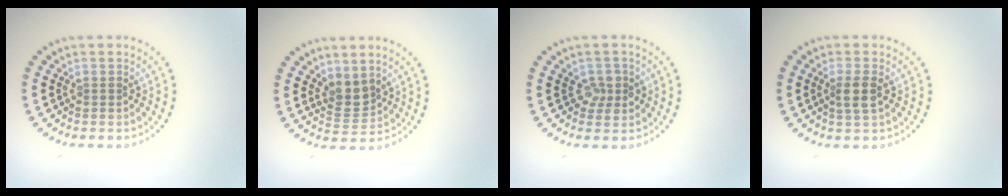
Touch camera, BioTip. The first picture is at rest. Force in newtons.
{"total": 2.2, "press": 1.8, "slide": 1.2}
{"total": 1.9, "press": 1.9, "slide": 0.5}
{"total": 2.1, "press": 1.9, "slide": 0.8}